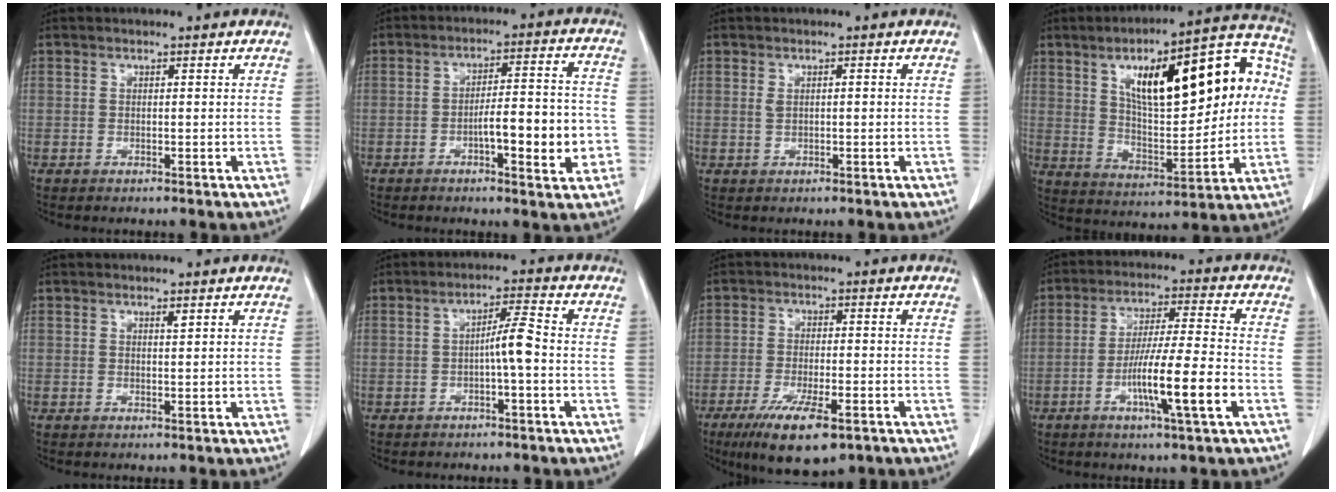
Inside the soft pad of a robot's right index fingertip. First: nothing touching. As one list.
[{"total": 10.1, "force": [-3.0, 2.0, 9.4], "torque": [-0.137, 0.018, -0.041]}, {"total": 1.1, "force": [0.2, 0.5, 1.0], "torque": [-0.018, 0.010, 0.008]}, {"total": 22.9, "force": [5.4, 7.9, 20.8], "torque": [-0.304, 0.046, 0.086]}, {"total": 0.7, "force": [0.4, 0.1, 0.5], "torque": [-0.011, -0.003, 0.007]}, {"total": 4.1, "force": [-0.9, 0.0, 4.0], "torque": [-0.061, 0.012, -0.013]}, {"total": 10.9, "force": [-6.7, 2.6, 8.3], "torque": [-0.142, -0.022, -0.103]}, {"total": 11.0, "force": [-3.9, -0.3, 10.3], "torque": [-0.182, -0.005, -0.071]}]